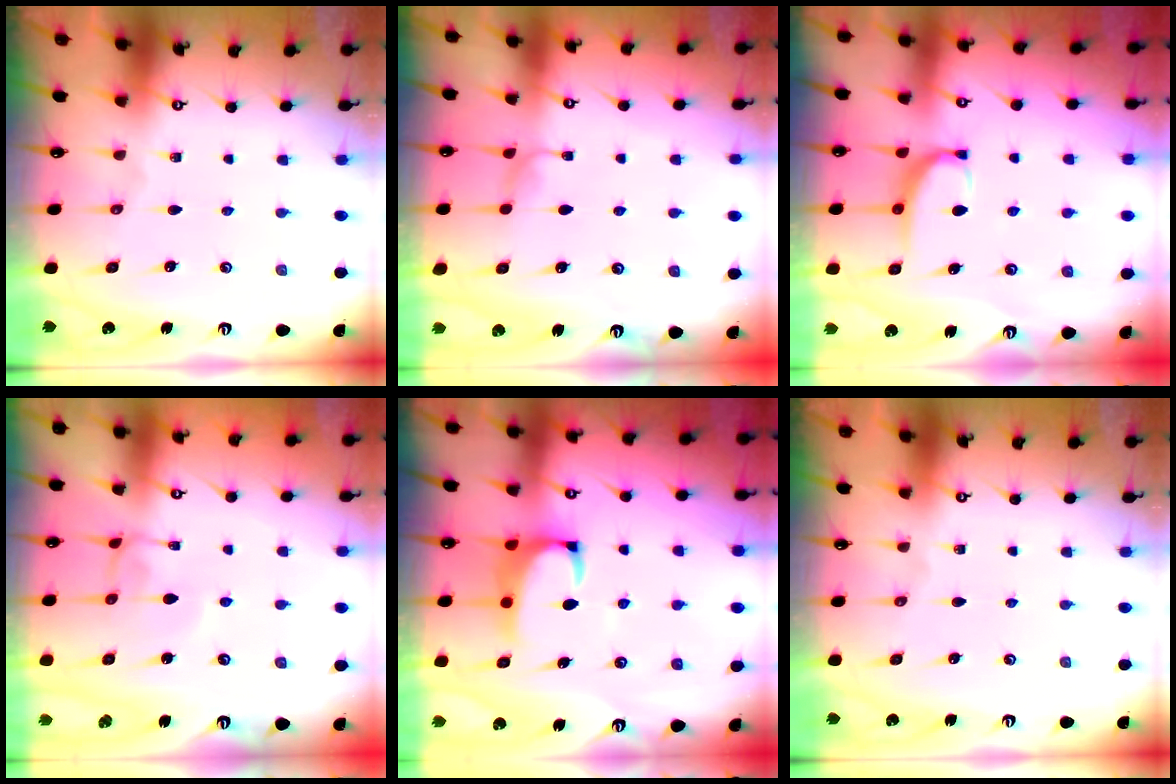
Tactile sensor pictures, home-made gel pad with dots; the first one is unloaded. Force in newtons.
{"total": 0.9, "press": 0.3, "slide": 0.8}
{"total": 2.9, "press": 2.7, "slide": 0.9}
{"total": 1.8, "press": 1.7, "slide": 0.3}
{"total": 2.2, "press": 2.0, "slide": 1.0}
{"total": 0.0}